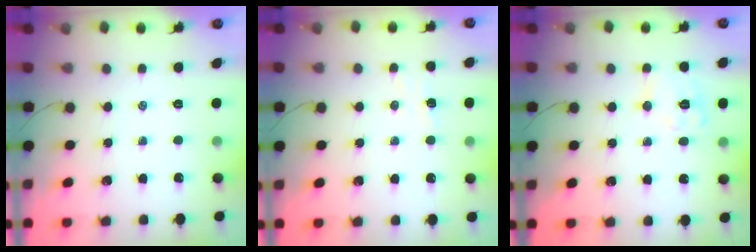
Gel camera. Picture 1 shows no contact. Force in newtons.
{"total": 4.5, "press": 4.4, "slide": 1.0}
{"total": 8.7, "press": 8.6, "slide": 0.5}